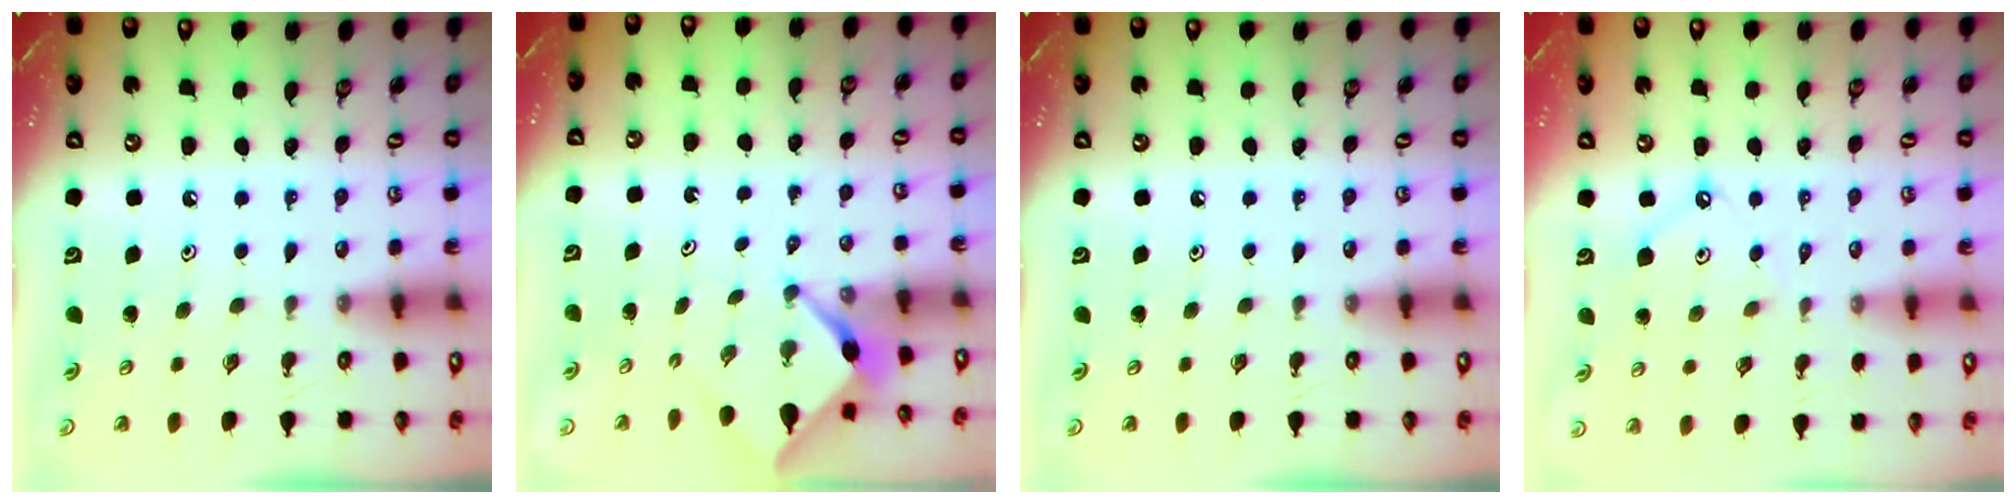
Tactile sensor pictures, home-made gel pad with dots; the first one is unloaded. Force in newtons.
{"total": 2.4, "press": 2.4, "slide": 0.3}
{"total": 0.0}
{"total": 4.1, "press": 4.1, "slide": 0.5}